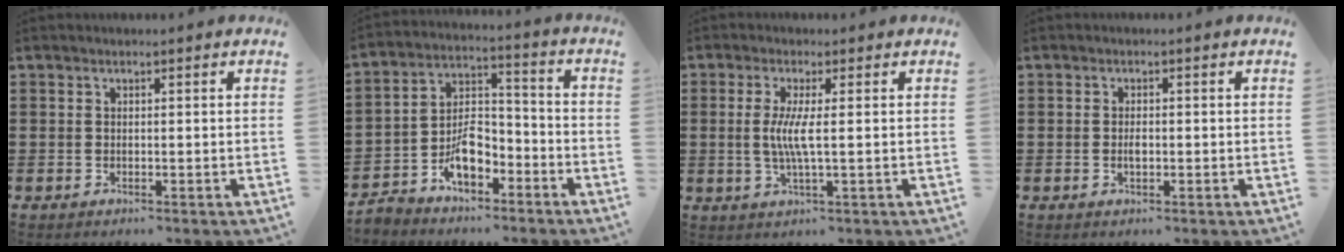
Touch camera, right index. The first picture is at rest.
{"total": 7.4, "force": [-4.8, 3.8, 4.1], "torque": [-0.079, 0.015, -0.091]}
{"total": 4.5, "force": [0.1, 0.0, 4.5], "torque": [-0.099, -0.013, -0.005]}
{"total": 1.5, "force": [-0.2, 0.7, 1.3], "torque": [-0.025, 0.002, -0.004]}